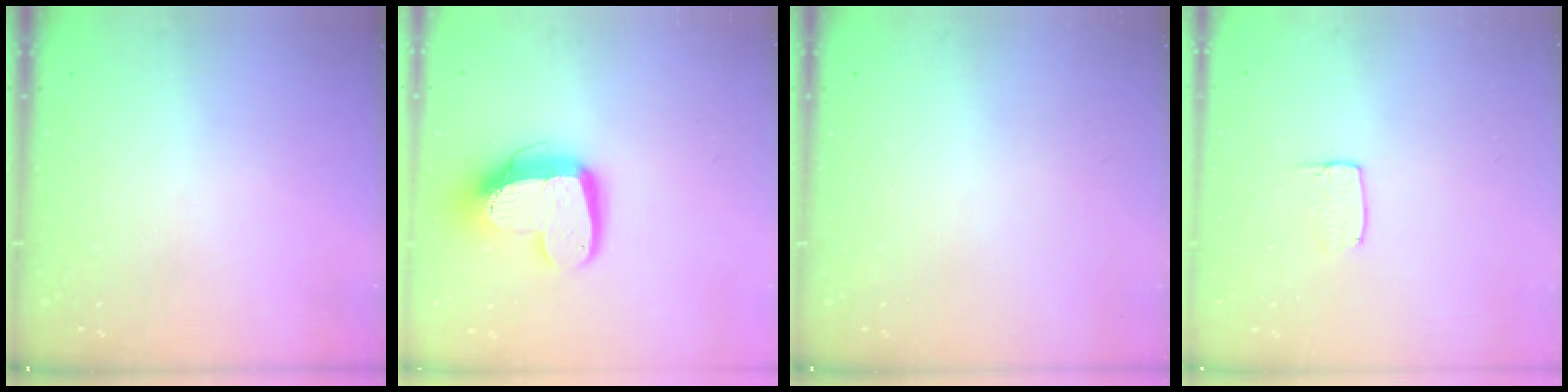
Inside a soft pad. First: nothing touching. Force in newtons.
{"total": 14.0, "press": 13.9, "slide": 1.7}
{"total": 0.0}
{"total": 3.6, "press": 3.6, "slide": 0.3}